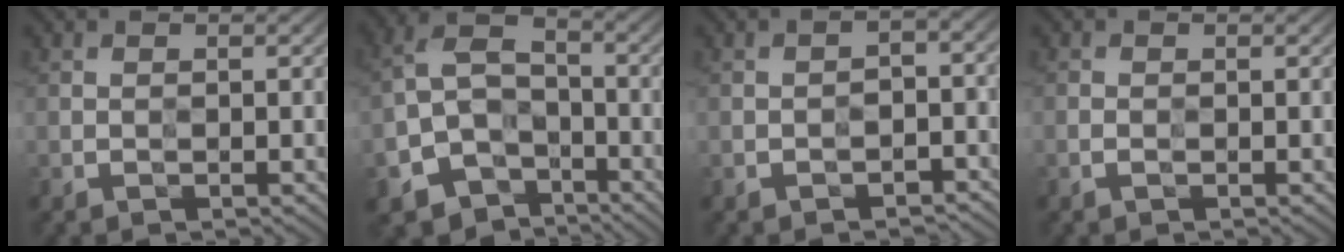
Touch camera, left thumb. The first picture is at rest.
{"total": 9.8, "force": [-5.6, 6.5, 4.6], "torque": [-0.100, -0.027, -0.107]}
{"total": 4.4, "force": [-2.4, 2.5, 2.6], "torque": [-0.033, -0.004, -0.037]}
{"total": 0.8, "force": [-0.4, 0.6, 0.4], "torque": [-0.008, -0.004, -0.008]}